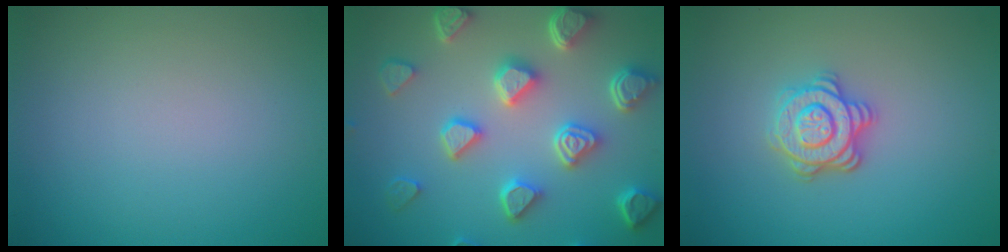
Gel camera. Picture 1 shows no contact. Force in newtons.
{"total": 7.1, "press": 5.7, "slide": 4.1}
{"total": 3.6, "press": 3.1, "slide": 1.9}